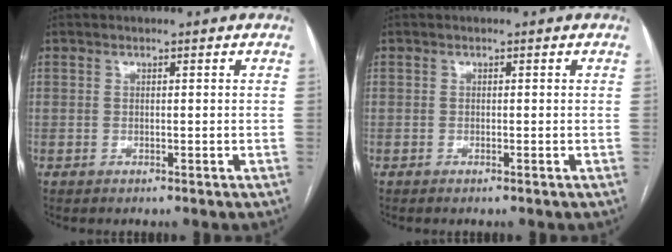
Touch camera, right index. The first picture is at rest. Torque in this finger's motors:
{"motor_torque": [0.04, -0.11, 0.04, 0.01]}